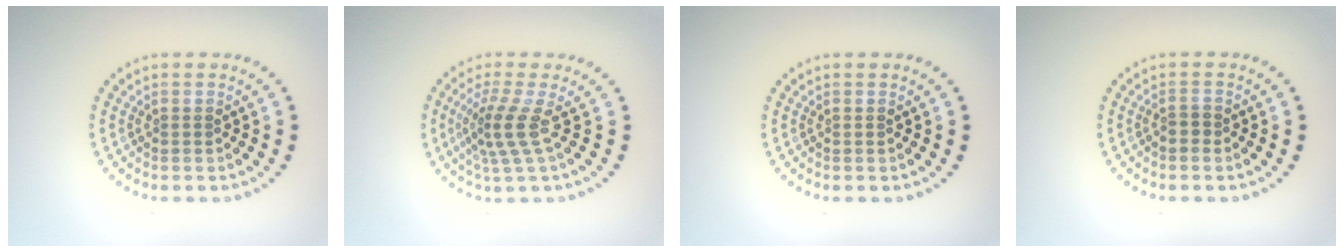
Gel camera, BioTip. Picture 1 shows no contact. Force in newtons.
{"total": 3.1, "press": 2.2, "slide": 2.2}
{"total": 0.0}
{"total": 1.2, "press": 0.9, "slide": 0.8}